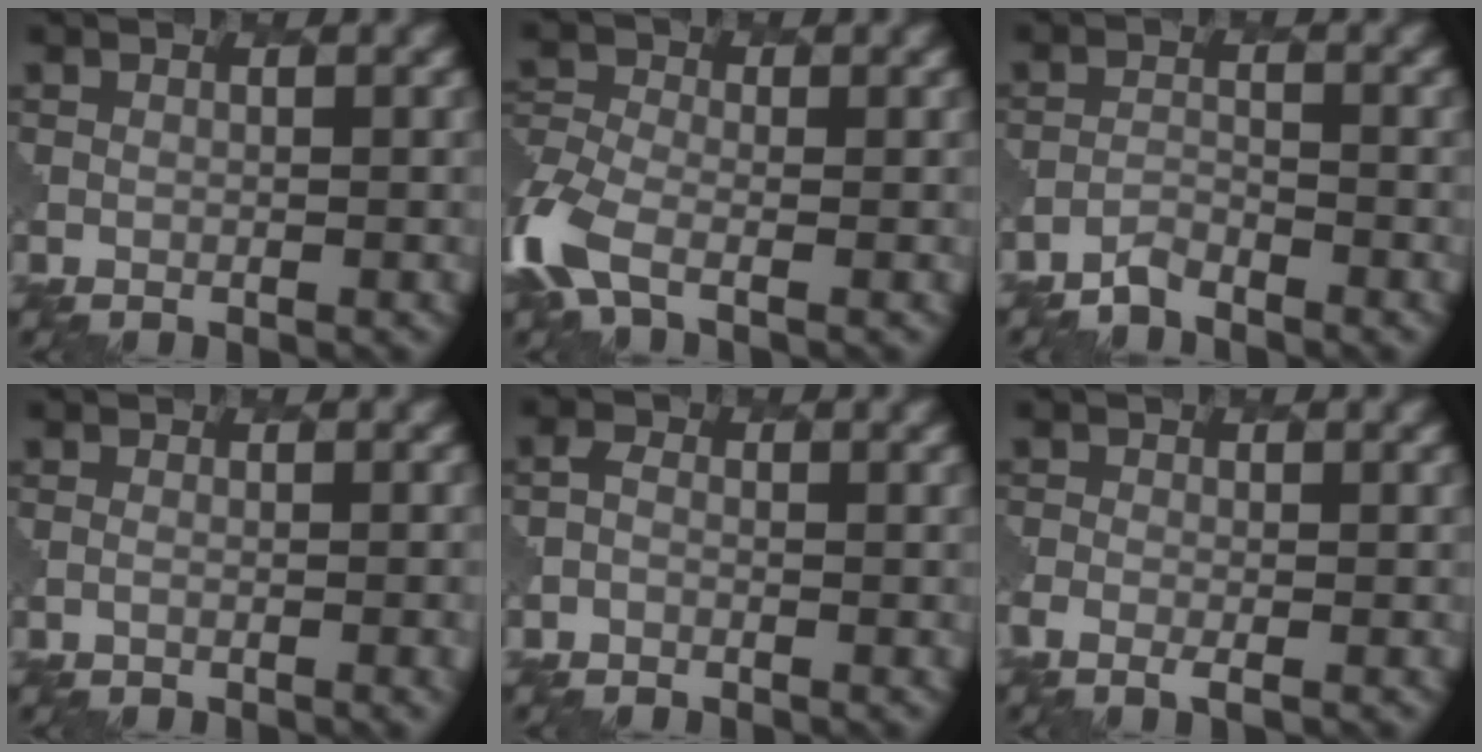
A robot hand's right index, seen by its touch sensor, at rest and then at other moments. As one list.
[{"total": 5.4, "force": [-2.9, 2.6, 3.8], "torque": [-0.103, -0.012, -0.071]}, {"total": 1.5, "force": [-1.5, 0.2, -0.1], "torque": [0.000, 0.001, -0.032]}, {"total": 2.4, "force": [-0.4, 1.1, 2.1], "torque": [-0.005, 0.007, -0.017]}, {"total": 0.8, "force": [-0.5, 0.6, 0.0], "torque": [-0.002, 0.000, -0.013]}, {"total": 1.9, "force": [-1.3, 0.5, 1.3], "torque": [-0.029, -0.009, -0.028]}]